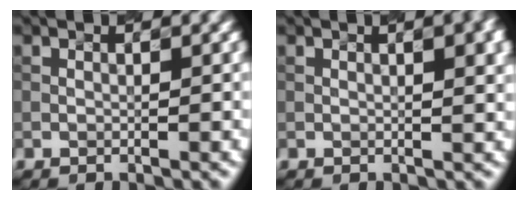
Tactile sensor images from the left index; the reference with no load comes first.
{"total": 4.8, "force": [1.4, 1.9, 4.1], "torque": [-0.030, 0.019, 0.013]}